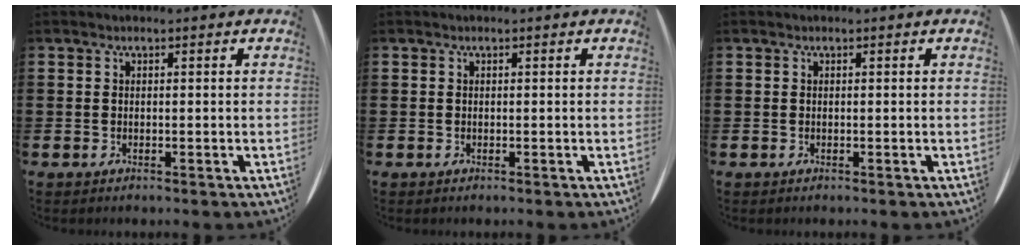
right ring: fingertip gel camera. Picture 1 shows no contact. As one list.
[{"total": 0.0}, {"total": 0.0}]